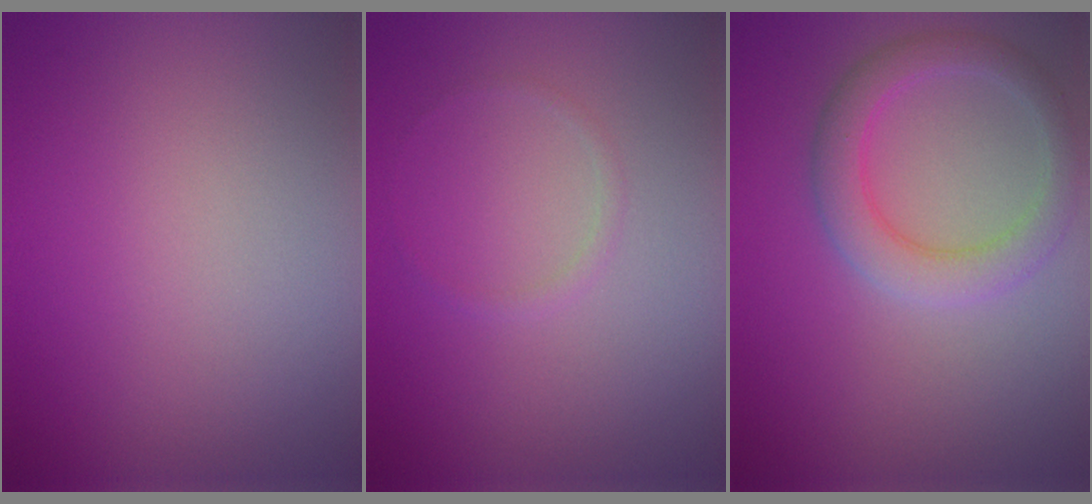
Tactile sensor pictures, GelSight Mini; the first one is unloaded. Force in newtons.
{"total": 0.7, "press": 0.7, "slide": 0.1}
{"total": 3.9, "press": 3.8, "slide": 0.5}